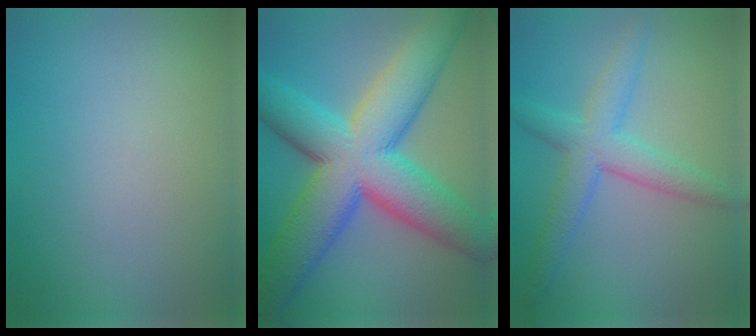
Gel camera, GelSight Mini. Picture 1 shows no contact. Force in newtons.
{"total": 14.2, "press": 14.2, "slide": 0.3}
{"total": 4.6, "press": 4.6, "slide": 0.0}